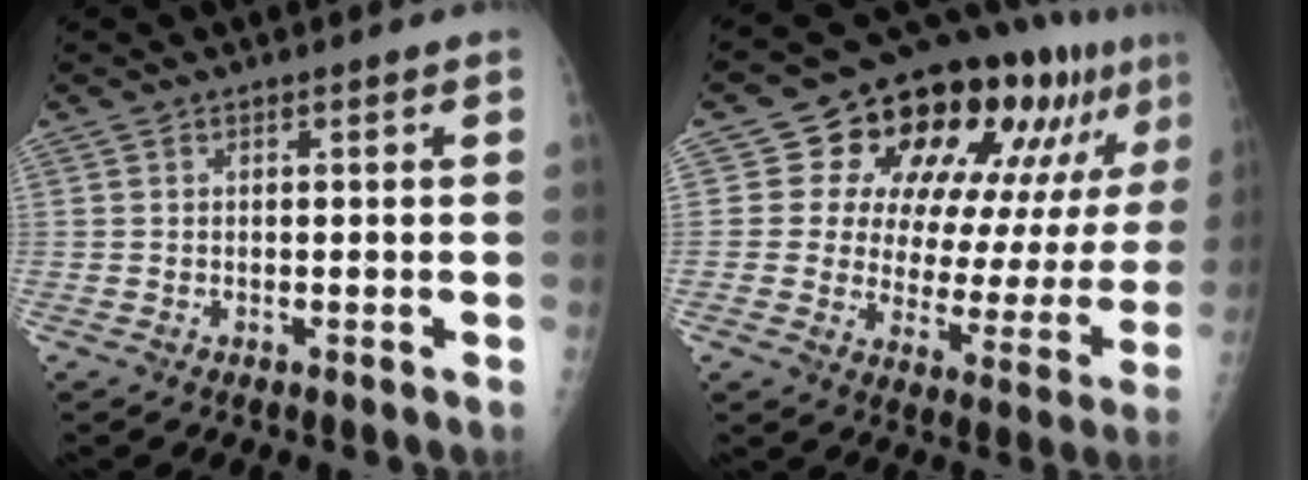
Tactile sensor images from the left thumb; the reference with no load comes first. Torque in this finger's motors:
{"motor_torque": [0.28, 0.25, -0.27, -0.30, 0.09]}